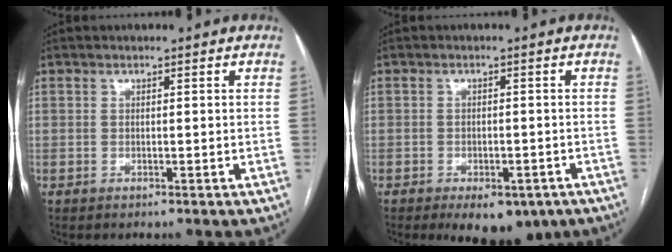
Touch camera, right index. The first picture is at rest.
{"total": 7.7, "force": [-5.1, 4.0, 4.2], "torque": [-0.039, 0.003, -0.066]}